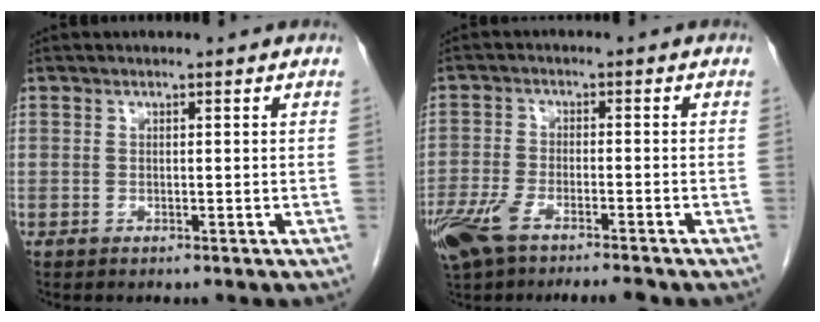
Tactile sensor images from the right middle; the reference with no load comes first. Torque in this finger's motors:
{"motor_torque": [1.30, -0.84, 0.17, 0.11]}